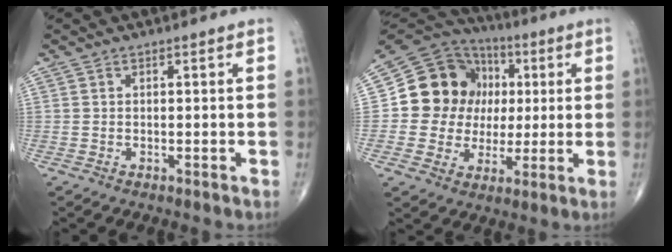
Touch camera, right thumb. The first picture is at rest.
{"total": 16.8, "force": [2.0, 14.9, 7.5], "torque": [-0.089, 0.026, 0.039]}